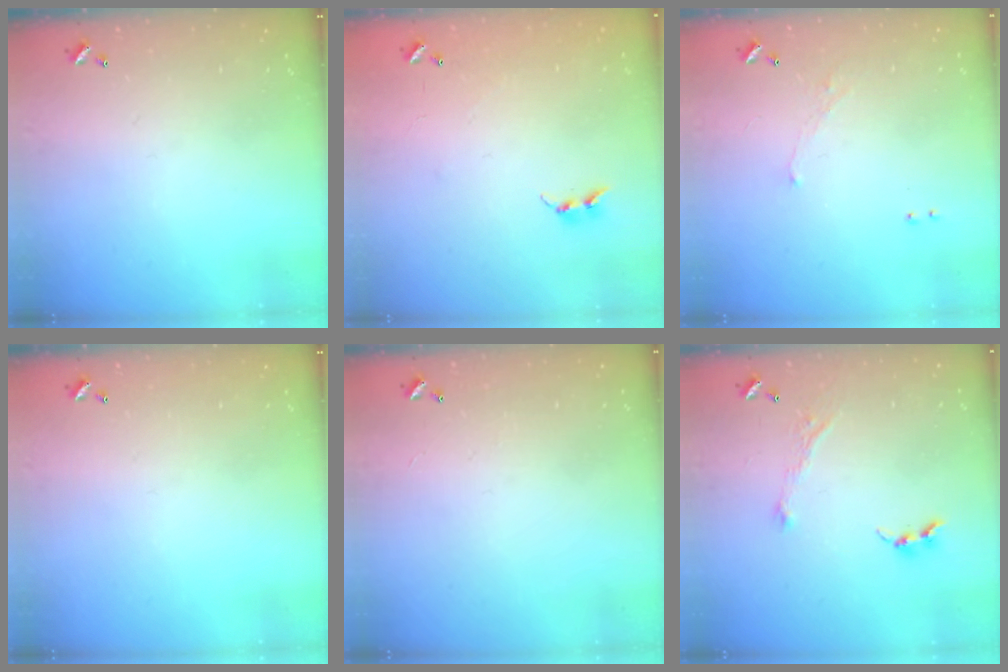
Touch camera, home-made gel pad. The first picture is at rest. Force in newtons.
{"total": 5.9, "press": 5.9, "slide": 0.4}
{"total": 0.8, "press": 0.6, "slide": 0.5}
{"total": 0.0}
{"total": 1.0, "press": 0.9, "slide": 0.5}
{"total": 2.9, "press": 2.8, "slide": 0.4}